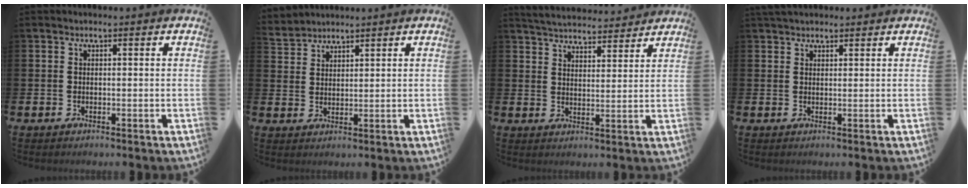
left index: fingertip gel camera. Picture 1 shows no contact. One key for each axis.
{"total": 3.0, "fx": 2.9, "fy": 0.4, "fz": -0.5, "tx": 0.004, "ty": -0.013, "tz": 0.056}
{"total": 4.9, "fx": 4.9, "fy": 0.7, "fz": 0.2, "tx": -0.020, "ty": -0.032, "tz": 0.086}
{"total": 2.2, "fx": 2.0, "fy": 0.8, "fz": 0.5, "tx": -0.004, "ty": -0.003, "tz": 0.035}